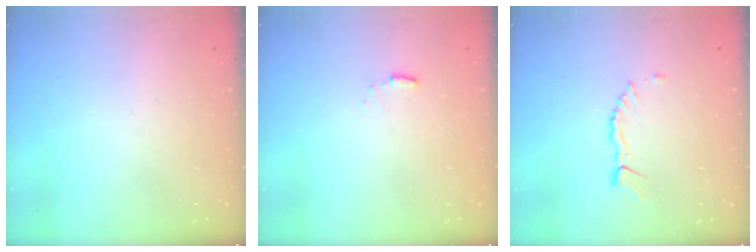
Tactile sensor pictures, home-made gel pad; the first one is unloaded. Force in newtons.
{"total": 2.9, "press": 2.9, "slide": 0.5}
{"total": 2.9, "press": 2.9, "slide": 0.3}